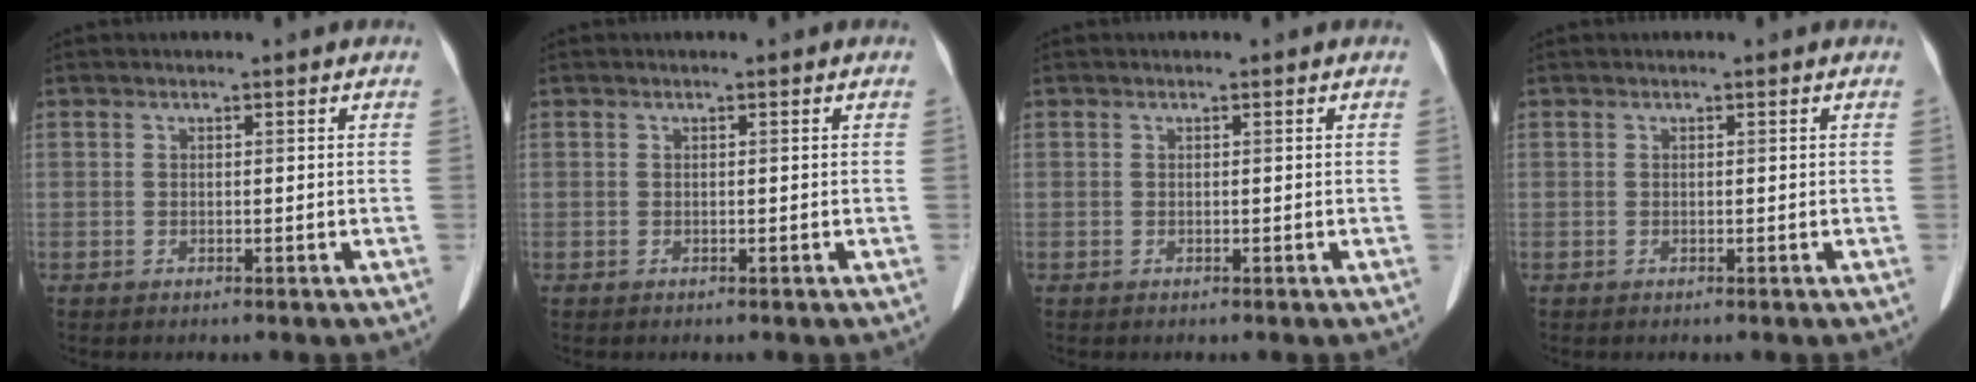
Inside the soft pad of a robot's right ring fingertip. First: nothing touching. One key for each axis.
{"total": 0.0}
{"total": 0.0}
{"total": 0.0}